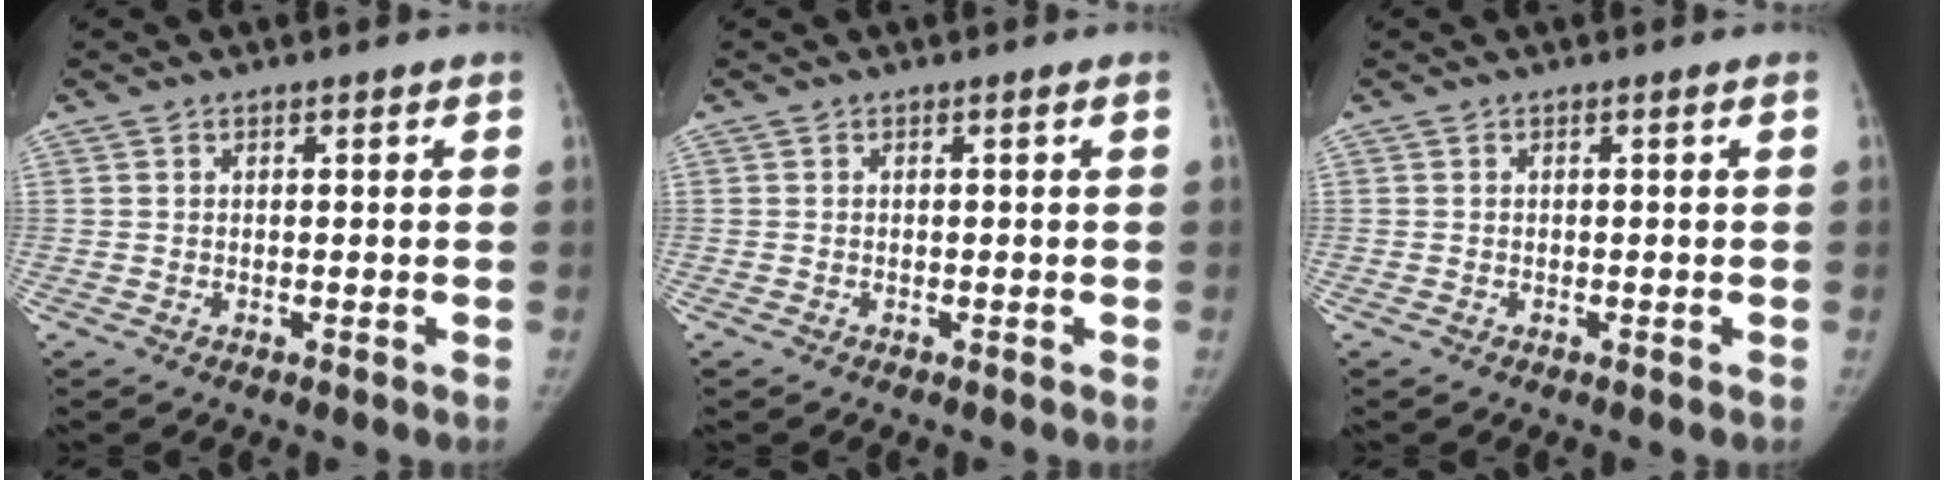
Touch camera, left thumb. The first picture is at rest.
{"total": 0.0}
{"total": 0.0}